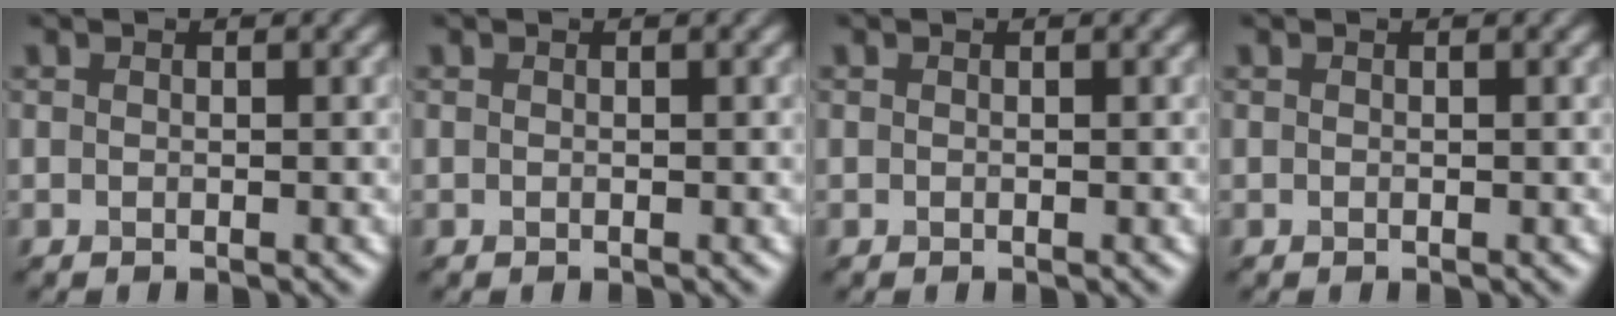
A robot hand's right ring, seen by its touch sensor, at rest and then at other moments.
{"total": 0.0}
{"total": 0.0}
{"total": 0.0}